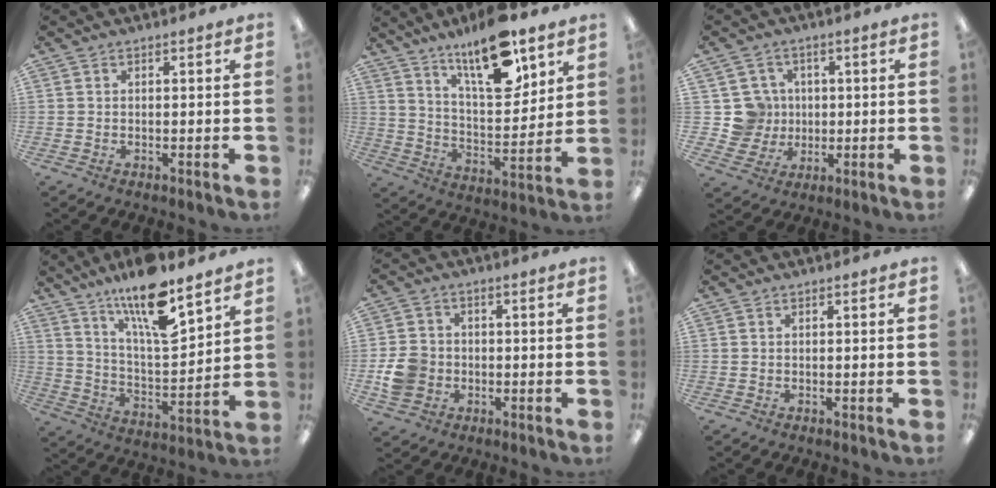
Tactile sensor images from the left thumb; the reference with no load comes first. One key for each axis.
{"total": 18.2, "fx": 12.2, "fy": 6.5, "fz": 11.8, "tx": -0.180, "ty": -0.065, "tz": 0.200}
{"total": 8.7, "fx": 1.5, "fy": 8.5, "fz": 1.0, "tx": -0.027, "ty": 0.004, "tz": 0.038}
{"total": 16.4, "fx": 12.1, "fy": 4.1, "fz": 10.3, "tx": -0.181, "ty": -0.073, "tz": 0.201}
{"total": 7.3, "fx": -1.6, "fy": 6.4, "fz": 3.1, "tx": -0.067, "ty": 0.015, "tz": -0.026}
{"total": 0.0}